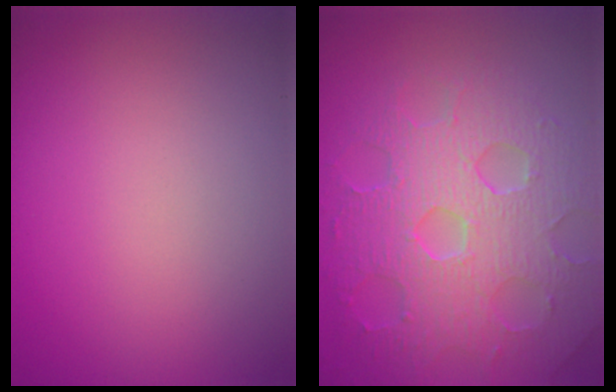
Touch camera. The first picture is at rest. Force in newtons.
{"total": 8.5, "press": 6.1, "slide": 6.0}